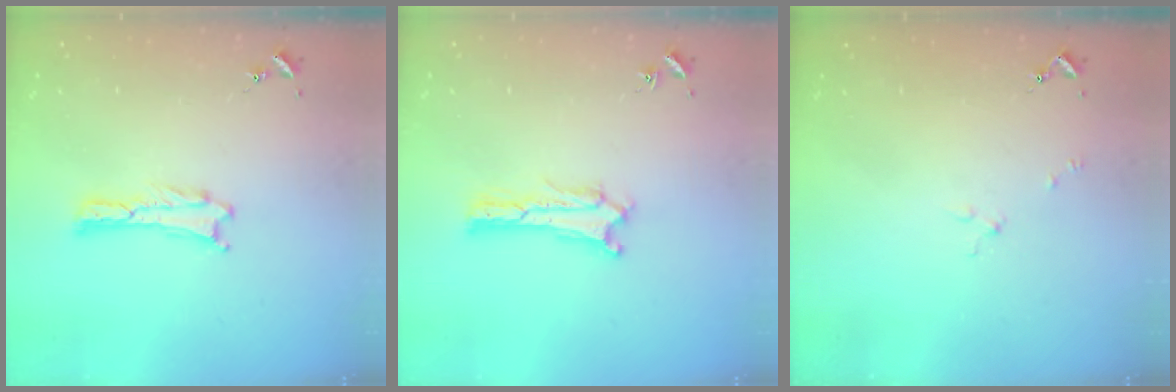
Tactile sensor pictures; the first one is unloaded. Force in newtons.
{"total": 0.6, "press": 0.5, "slide": 0.2}
{"total": 1.7, "press": 1.7, "slide": 0.3}